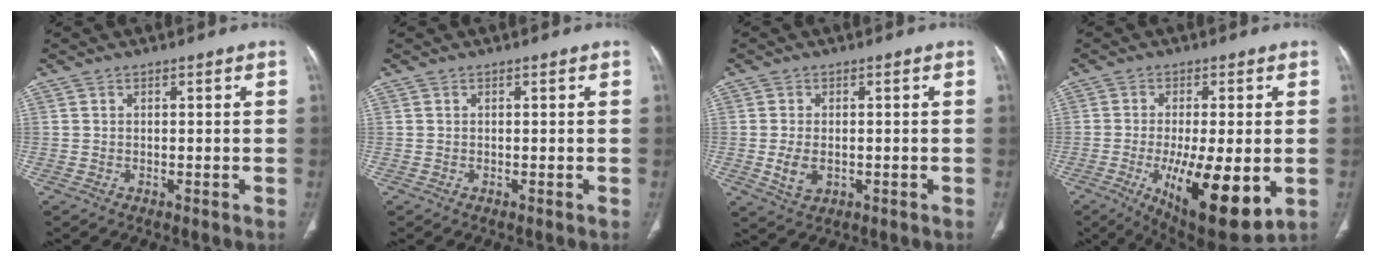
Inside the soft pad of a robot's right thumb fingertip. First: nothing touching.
{"total": 0.0}
{"total": 4.2, "force": [-0.6, 2.8, 3.1], "torque": [-0.058, -0.005, -0.003]}
{"total": 16.9, "force": [-4.1, 5.6, 15.5], "torque": [-0.235, -0.025, -0.047]}